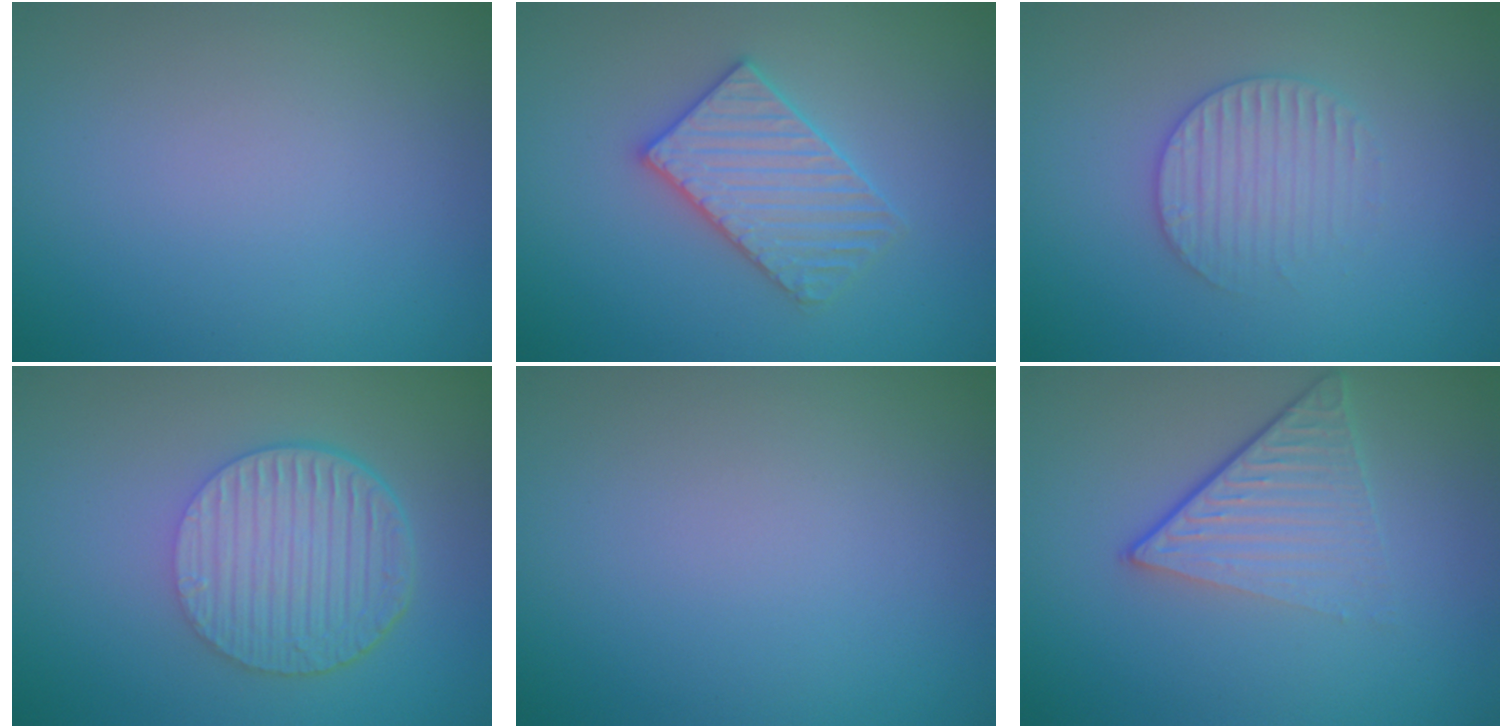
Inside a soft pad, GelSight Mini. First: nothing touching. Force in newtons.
{"total": 3.4, "press": 3.4, "slide": 0.5}
{"total": 2.8, "press": 2.7, "slide": 0.6}
{"total": 6.5, "press": 4.3, "slide": 4.8}
{"total": 0.0}
{"total": 4.7, "press": 3.0, "slide": 3.6}